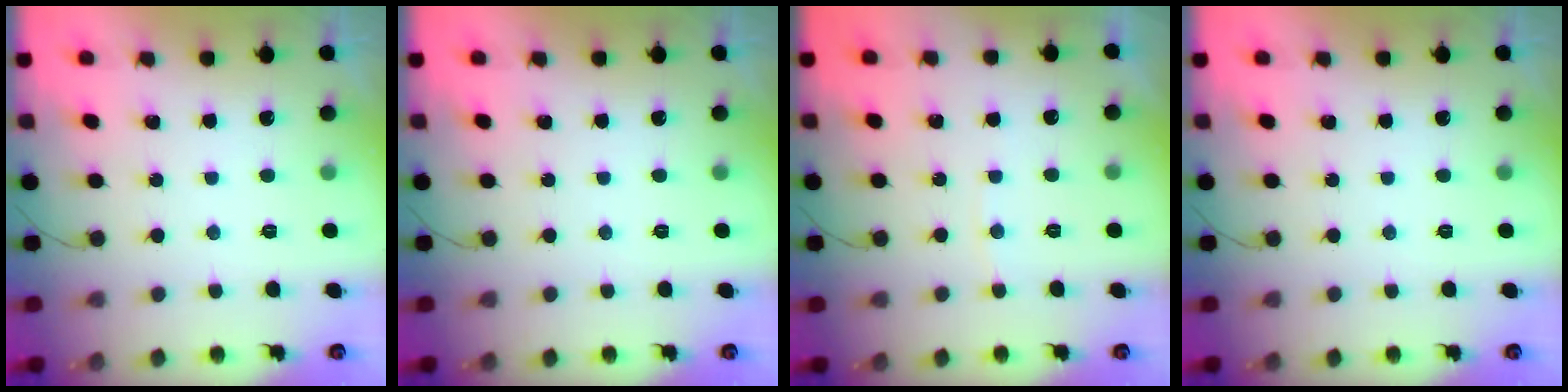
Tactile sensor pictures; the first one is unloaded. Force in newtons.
{"total": 0.0}
{"total": 2.8, "press": 2.7, "slide": 0.3}
{"total": 0.0}